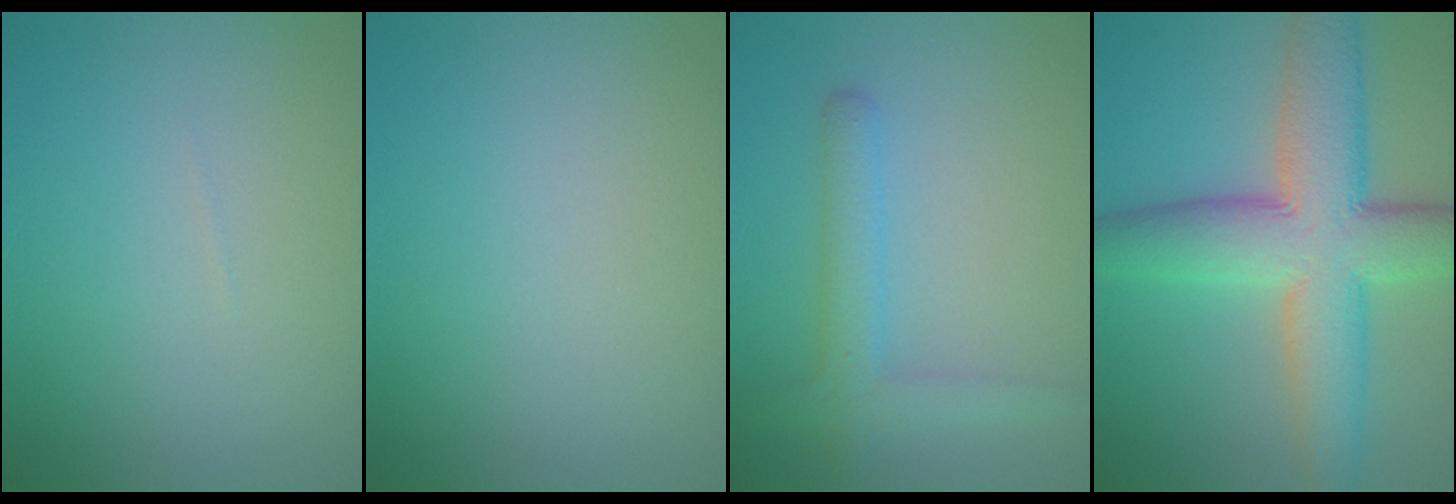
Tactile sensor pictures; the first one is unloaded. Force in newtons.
{"total": 0.0}
{"total": 3.0, "press": 3.0, "slide": 0.2}
{"total": 9.5, "press": 9.5, "slide": 0.6}